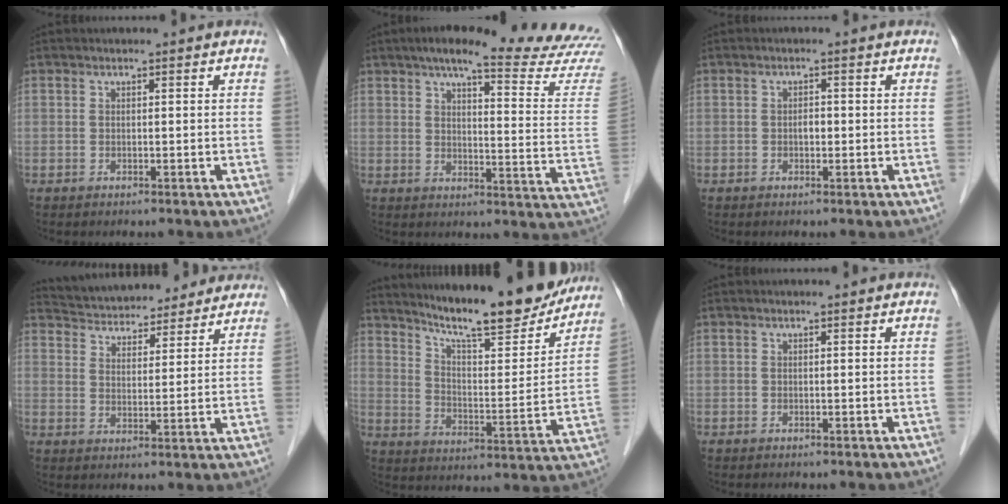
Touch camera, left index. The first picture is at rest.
{"total": 21.7, "force": [19.7, 0.4, 9.2], "torque": [-0.120, -0.077, 0.227]}
{"total": 1.2, "force": [-0.2, 0.7, 1.0], "torque": [-0.015, 0.003, -0.005]}
{"total": 16.2, "force": [15.0, 4.7, 4.0], "torque": [-0.062, 0.029, 0.217]}
{"total": 20.3, "force": [18.0, 2.1, 9.0], "torque": [-0.137, -0.031, 0.259]}
{"total": 0.0}